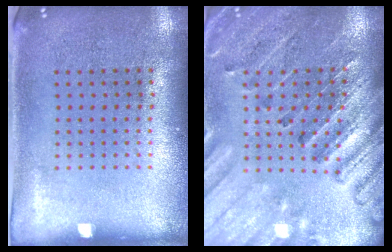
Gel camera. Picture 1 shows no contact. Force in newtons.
{"total": 2.6, "press": 2.6, "slide": 0.4}